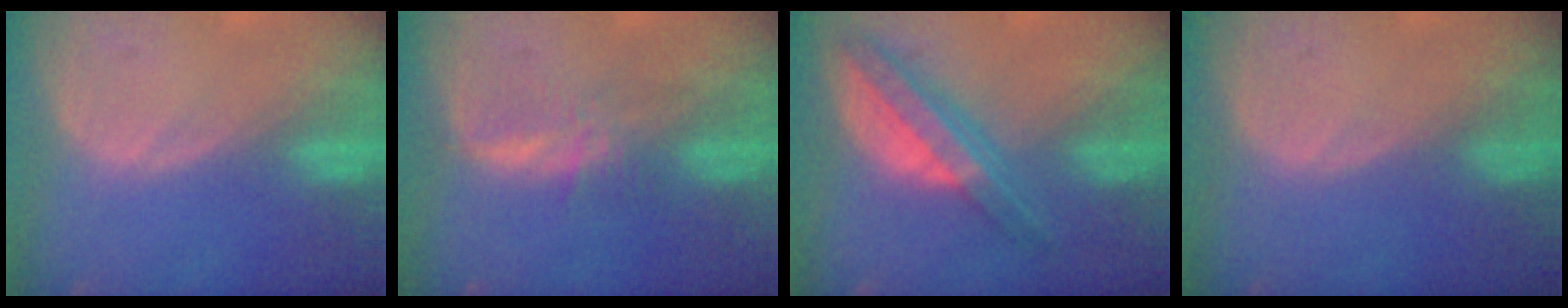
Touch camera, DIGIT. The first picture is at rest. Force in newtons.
{"total": 3.4, "press": 3.4, "slide": 0.2}
{"total": 7.7, "press": 6.5, "slide": 4.1}
{"total": 0.0}